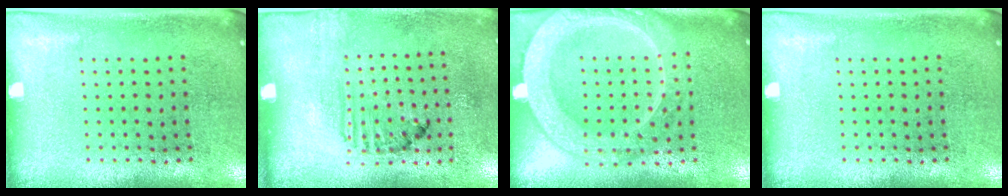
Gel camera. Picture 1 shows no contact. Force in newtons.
{"total": 1.7, "press": 1.0, "slide": 1.3}
{"total": 3.9, "press": 3.9, "slide": 0.5}
{"total": 0.0}